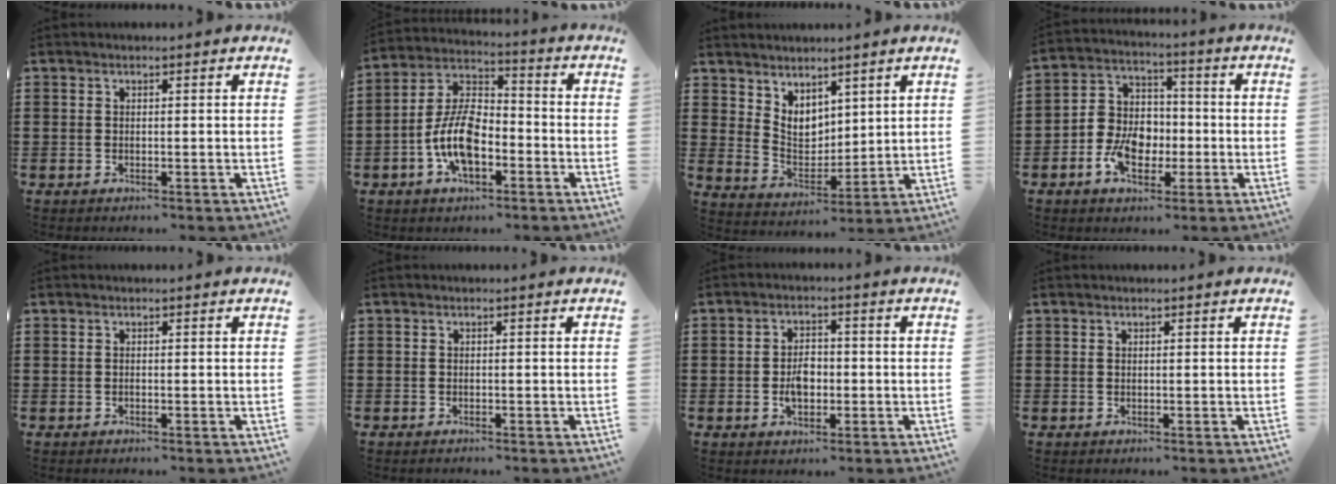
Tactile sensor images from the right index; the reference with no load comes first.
{"total": 9.9, "force": [-3.5, 5.1, 7.7], "torque": [-0.184, 0.001, -0.071]}
{"total": 5.0, "force": [3.6, 3.2, 1.5], "torque": [-0.047, -0.009, 0.069]}
{"total": 7.7, "force": [-2.4, 6.0, 4.2], "torque": [-0.090, 0.015, -0.047]}
{"total": 0.0}
{"total": 0.5, "force": [-0.5, 0.1, 0.0], "torque": [-0.001, 0.000, -0.011]}
{"total": 4.0, "force": [-0.7, 2.6, 2.9], "torque": [-0.048, 0.003, -0.014]}
{"total": 0.0}